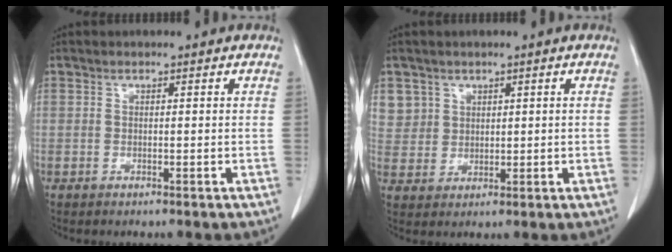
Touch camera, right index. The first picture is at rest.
{"total": 5.0, "force": [2.5, 4.3, -0.1], "torque": [0.014, 0.004, 0.053]}